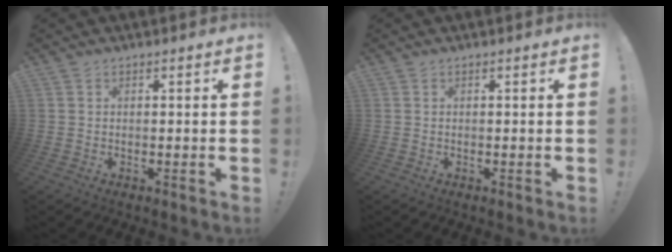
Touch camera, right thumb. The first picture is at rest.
{"total": 0.0}